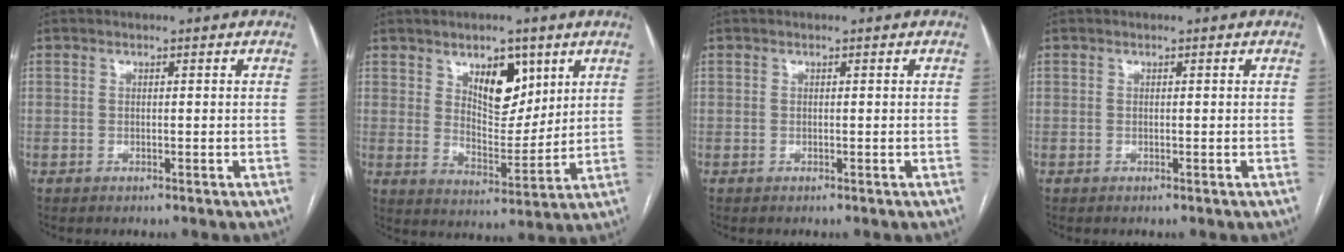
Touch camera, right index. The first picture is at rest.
{"total": 8.9, "force": [4.6, 4.3, 6.3], "torque": [-0.098, -0.004, 0.083]}
{"total": 0.0}
{"total": 0.0}